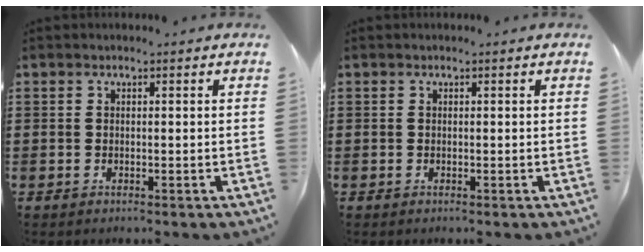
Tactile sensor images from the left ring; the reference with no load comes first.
{"total": 0.0}